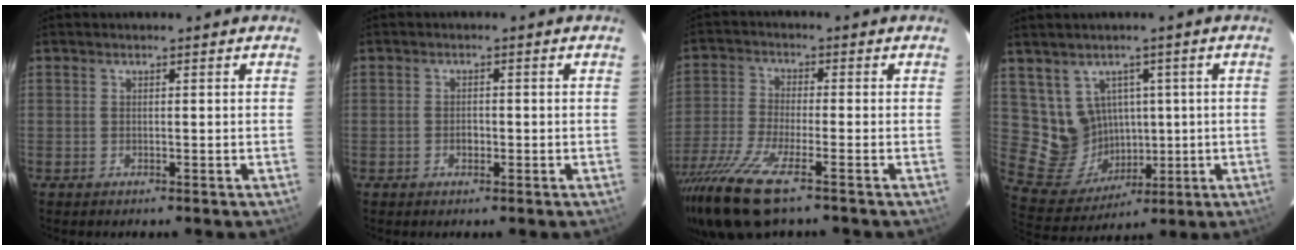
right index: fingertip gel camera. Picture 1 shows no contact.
{"total": 1.5, "force": [-0.5, 1.2, 0.8], "torque": [-0.015, 0.004, -0.006]}
{"total": 13.9, "force": [-9.5, 2.5, 9.8], "torque": [-0.219, -0.050, -0.186]}
{"total": 10.9, "force": [2.8, 10.1, 3.0], "torque": [-0.080, 0.008, 0.084]}